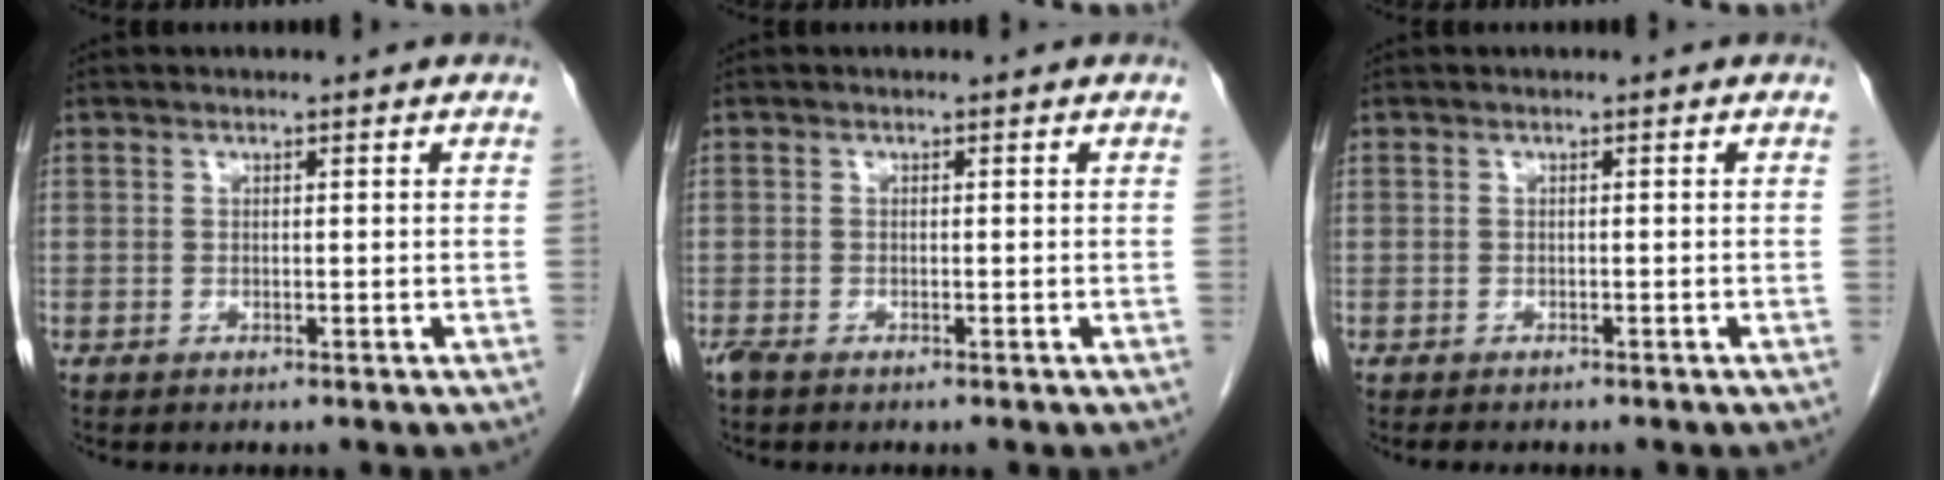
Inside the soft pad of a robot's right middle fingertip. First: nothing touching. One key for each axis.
{"total": 1.2, "fx": -1.0, "fy": 0.3, "fz": 0.6, "tx": -0.021, "ty": -0.005, "tz": -0.018}
{"total": 2.3, "fx": -1.9, "fy": 0.8, "fz": 1.0, "tx": -0.018, "ty": -0.005, "tz": -0.020}